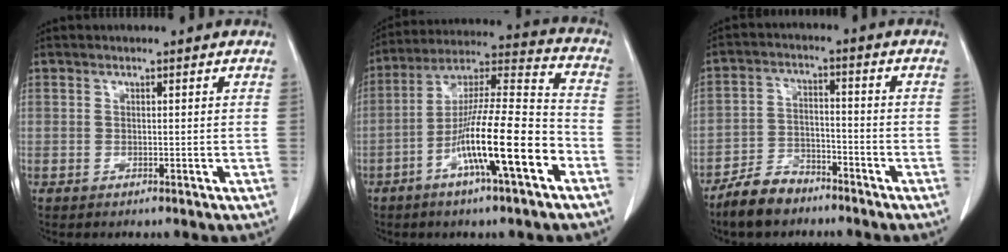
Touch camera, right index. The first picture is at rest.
{"total": 17.5, "force": [-7.0, 1.2, 15.9], "torque": [-0.282, -0.002, -0.123]}
{"total": 7.5, "force": [-6.1, 3.4, 2.8], "torque": [-0.061, -0.003, -0.112]}